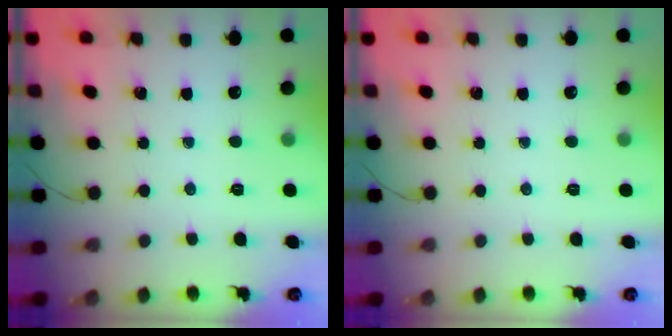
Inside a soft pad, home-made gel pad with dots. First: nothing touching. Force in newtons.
{"total": 0.0}